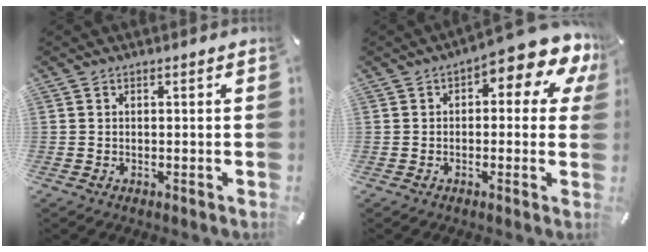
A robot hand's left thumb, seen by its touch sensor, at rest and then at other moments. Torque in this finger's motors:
{"motor_torque": [0.51, 0.57, 0.80, 0.36, 0.01]}